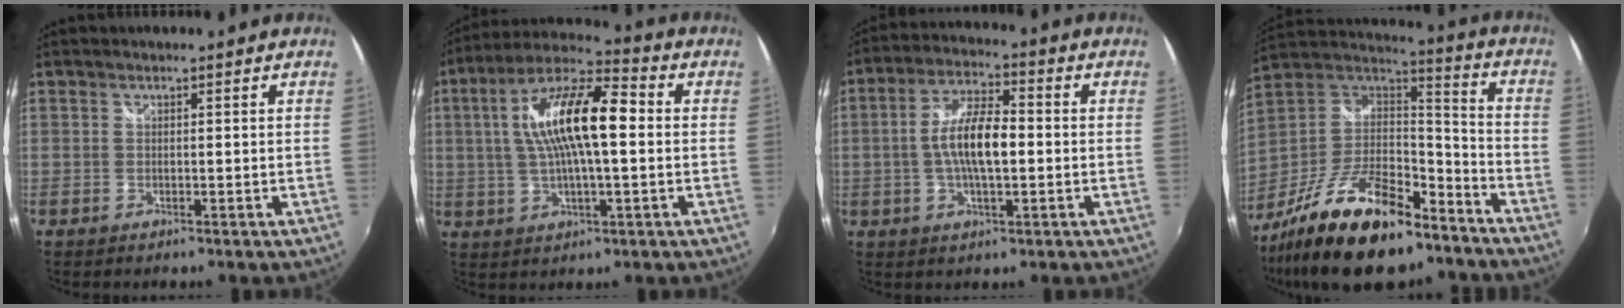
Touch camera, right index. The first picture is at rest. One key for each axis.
{"total": 16.1, "fx": 1.7, "fy": 4.9, "fz": 15.3, "tx": -0.283, "ty": 0.020, "tz": 0.021}
{"total": 9.7, "fx": -0.8, "fy": 3.3, "fz": 9.0, "tx": -0.175, "ty": 0.008, "tz": -0.015}
{"total": 26.5, "fx": -17.0, "fy": 10.6, "fz": 17.4, "tx": -0.334, "ty": -0.015, "tz": -0.275}